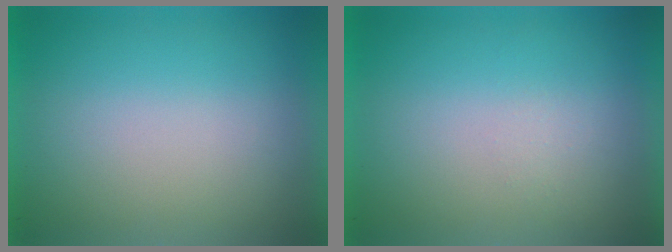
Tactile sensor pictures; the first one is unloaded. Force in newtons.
{"total": 1.2}